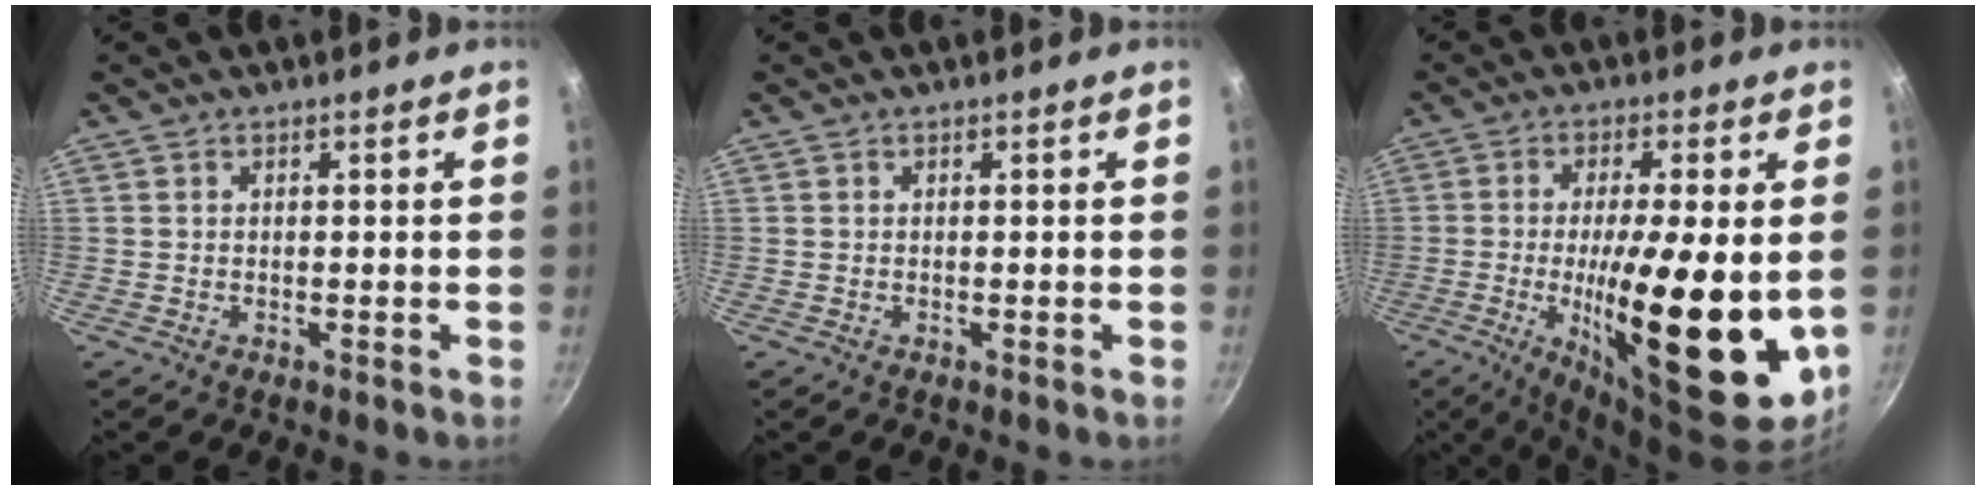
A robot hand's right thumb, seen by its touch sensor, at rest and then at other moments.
{"total": 0.0}
{"total": 21.7, "force": [-2.3, 6.1, 20.7], "torque": [-0.313, -0.012, -0.031]}